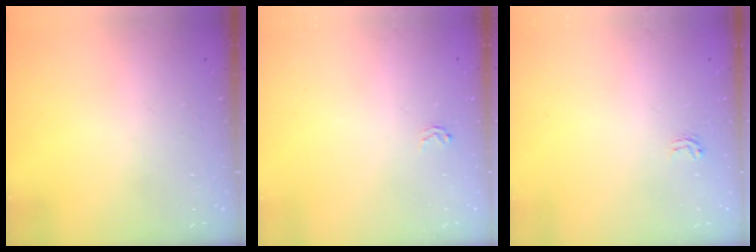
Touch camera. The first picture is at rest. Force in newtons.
{"total": 2.3, "press": 2.2, "slide": 0.2}
{"total": 1.9, "press": 1.9, "slide": 0.1}